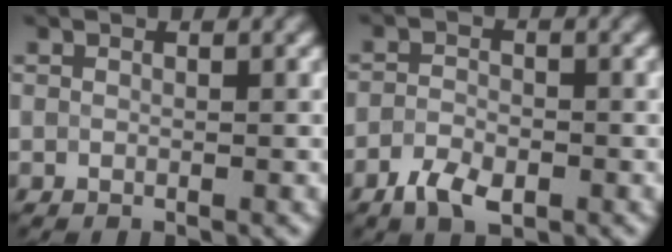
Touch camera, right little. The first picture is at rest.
{"total": 3.3, "force": [-1.9, 1.6, 2.2], "torque": [-0.042, -0.002, -0.039]}